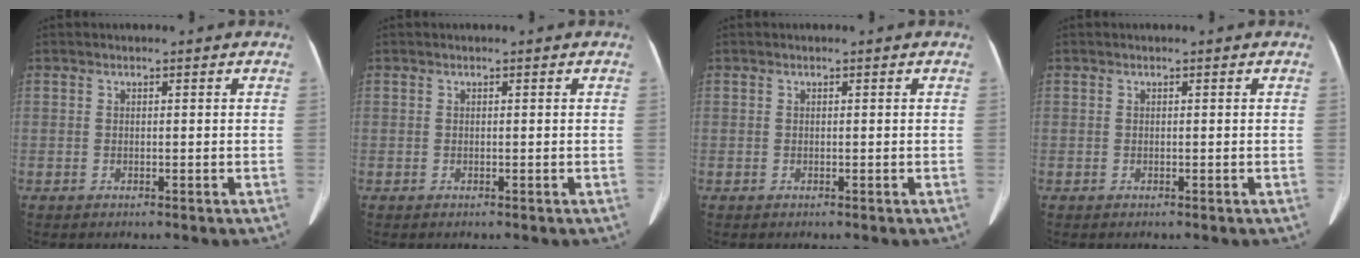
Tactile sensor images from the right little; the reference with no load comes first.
{"total": 0.0}
{"total": 0.0}
{"total": 0.0}